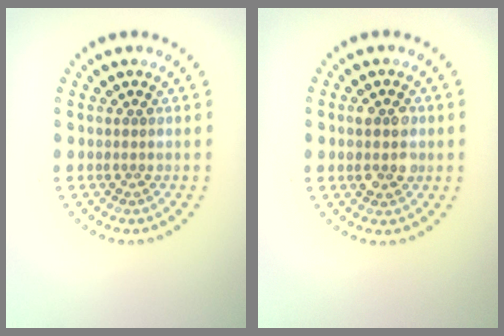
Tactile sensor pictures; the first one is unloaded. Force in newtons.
{"total": 2.8, "press": 2.8, "slide": 0.3}